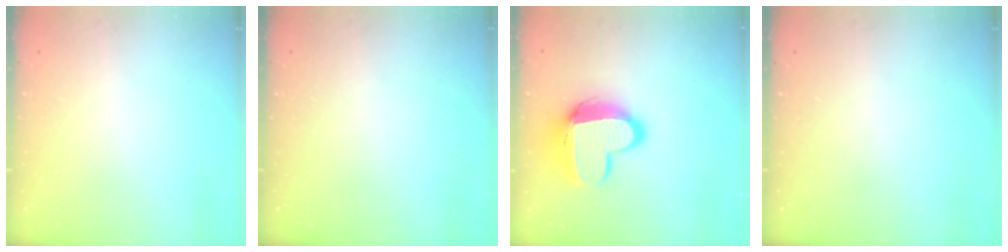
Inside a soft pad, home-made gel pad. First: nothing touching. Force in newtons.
{"total": 0.0}
{"total": 14.3, "press": 14.3, "slide": 1.2}
{"total": 0.0}